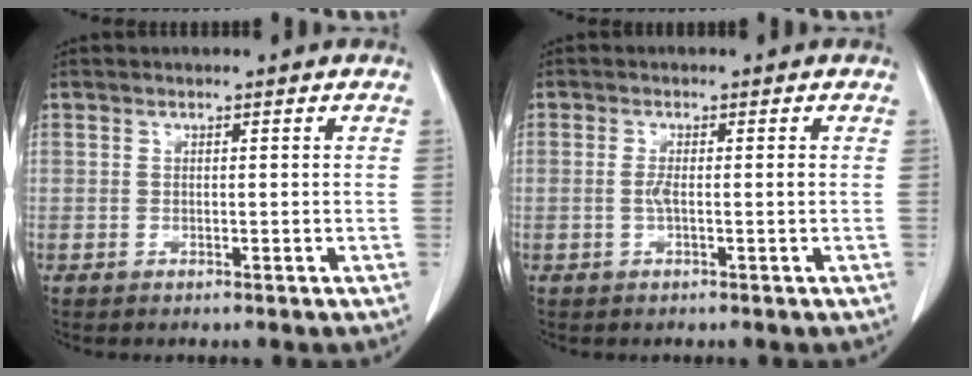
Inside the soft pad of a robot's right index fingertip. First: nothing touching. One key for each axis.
{"total": 1.6, "fx": -0.1, "fy": 0.1, "fz": 1.6, "tx": -0.028, "ty": 0.002, "tz": -0.001}